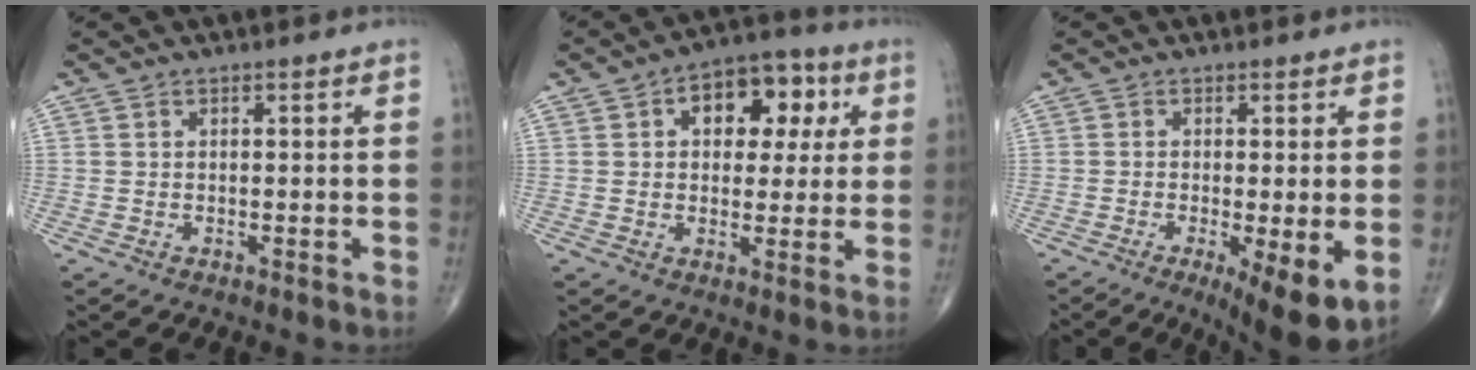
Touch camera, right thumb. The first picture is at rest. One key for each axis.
{"total": 11.8, "fx": 3.6, "fy": 7.5, "fz": 8.5, "tx": -0.067, "ty": 0.012, "tz": 0.044}
{"total": 9.6, "fx": -2.8, "fy": 2.5, "fz": 8.9, "tx": -0.133, "ty": -0.023, "tz": -0.039}